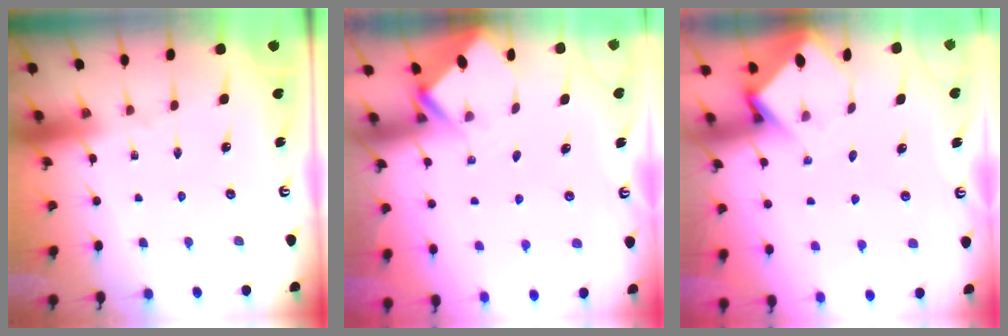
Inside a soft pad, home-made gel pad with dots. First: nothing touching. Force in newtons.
{"total": 2.0, "press": 2.0, "slide": 0.2}
{"total": 3.6, "press": 3.6, "slide": 0.2}